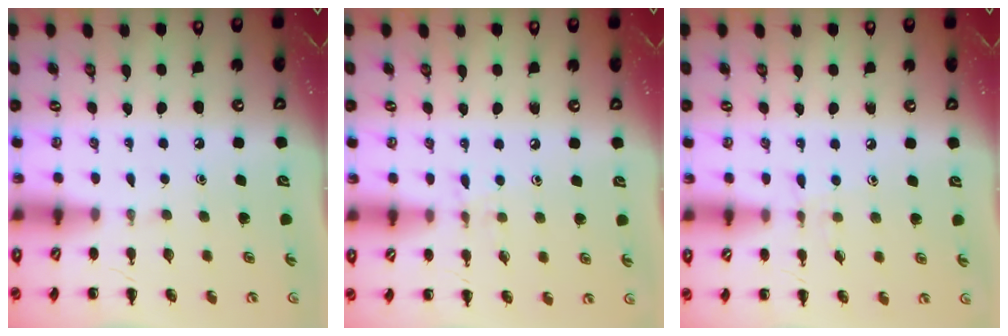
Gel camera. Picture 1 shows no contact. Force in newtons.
{"total": 5.7, "press": 5.3, "slide": 2.2}
{"total": 4.4, "press": 4.0, "slide": 1.9}